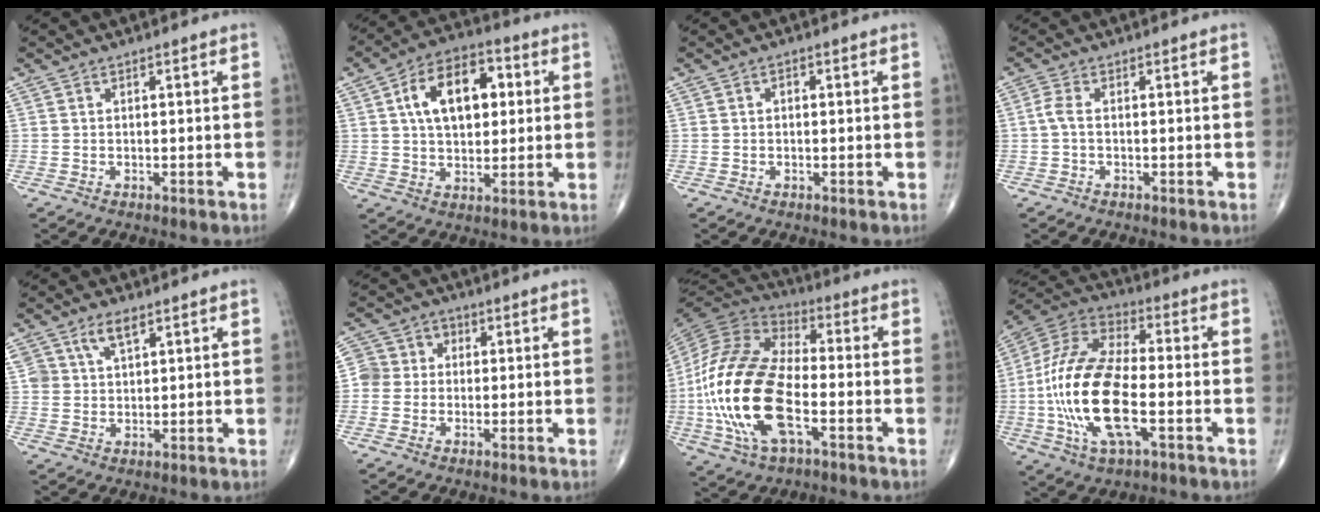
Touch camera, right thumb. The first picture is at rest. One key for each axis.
{"total": 14.3, "fx": 3.3, "fy": 8.4, "fz": 11.1, "tx": -0.161, "ty": 0.012, "tz": 0.049}
{"total": 1.1, "fx": 0.2, "fy": 0.7, "fz": 0.8, "tx": -0.008, "ty": 0.004, "tz": 0.000}
{"total": 2.1, "fx": -0.3, "fy": 0.8, "fz": 1.9, "tx": -0.049, "ty": 0.001, "tz": -0.011}
{"total": 5.0, "fx": 2.8, "fy": 2.6, "fz": 3.2, "tx": -0.049, "ty": -0.010, "tz": 0.056}
{"total": 5.5, "fx": 0.0, "fy": 5.3, "fz": 1.6, "tx": -0.002, "ty": 0.020, "tz": -0.009}
{"total": 23.3, "fx": -5.2, "fy": 11.3, "fz": 19.7, "tx": -0.423, "ty": 0.013, "tz": -0.095}
{"total": 21.5, "fx": -4.1, "fy": 9.2, "fz": 19.0, "tx": -0.407, "ty": 0.017, "tz": -0.074}